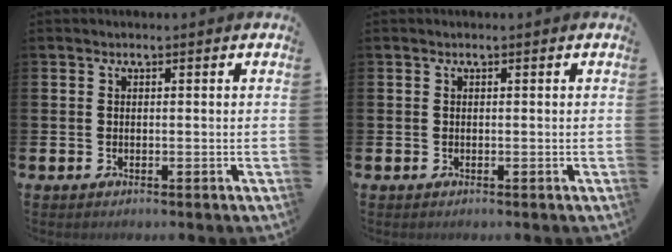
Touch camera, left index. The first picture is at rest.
{"total": 0.0}